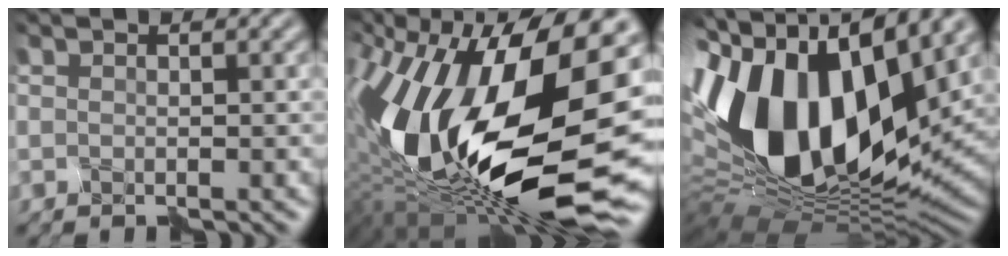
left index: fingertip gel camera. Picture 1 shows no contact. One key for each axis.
{"total": 18.3, "fx": -1.1, "fy": 9.5, "fz": 15.5, "tx": -0.333, "ty": -0.025, "tz": -0.007}
{"total": 15.0, "fx": 1.5, "fy": 8.6, "fz": 12.2, "tx": -0.259, "ty": 0.005, "tz": 0.018}